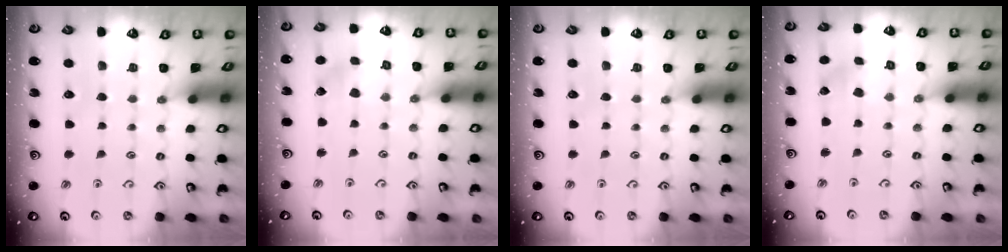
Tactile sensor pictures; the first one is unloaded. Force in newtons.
{"total": 2.1, "press": 2.1, "slide": 0.1}
{"total": 0.0}
{"total": 1.5, "press": 1.5, "slide": 0.1}